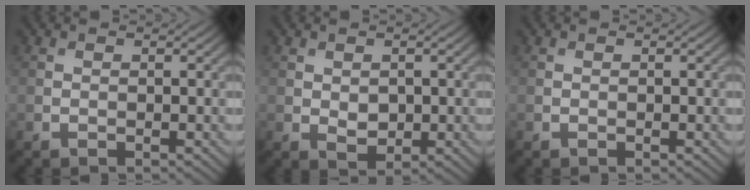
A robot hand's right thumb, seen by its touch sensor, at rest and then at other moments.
{"total": 2.1, "force": [0.2, 1.5, 1.4], "torque": [-0.029, -0.006, 0.009]}
{"total": 0.0}